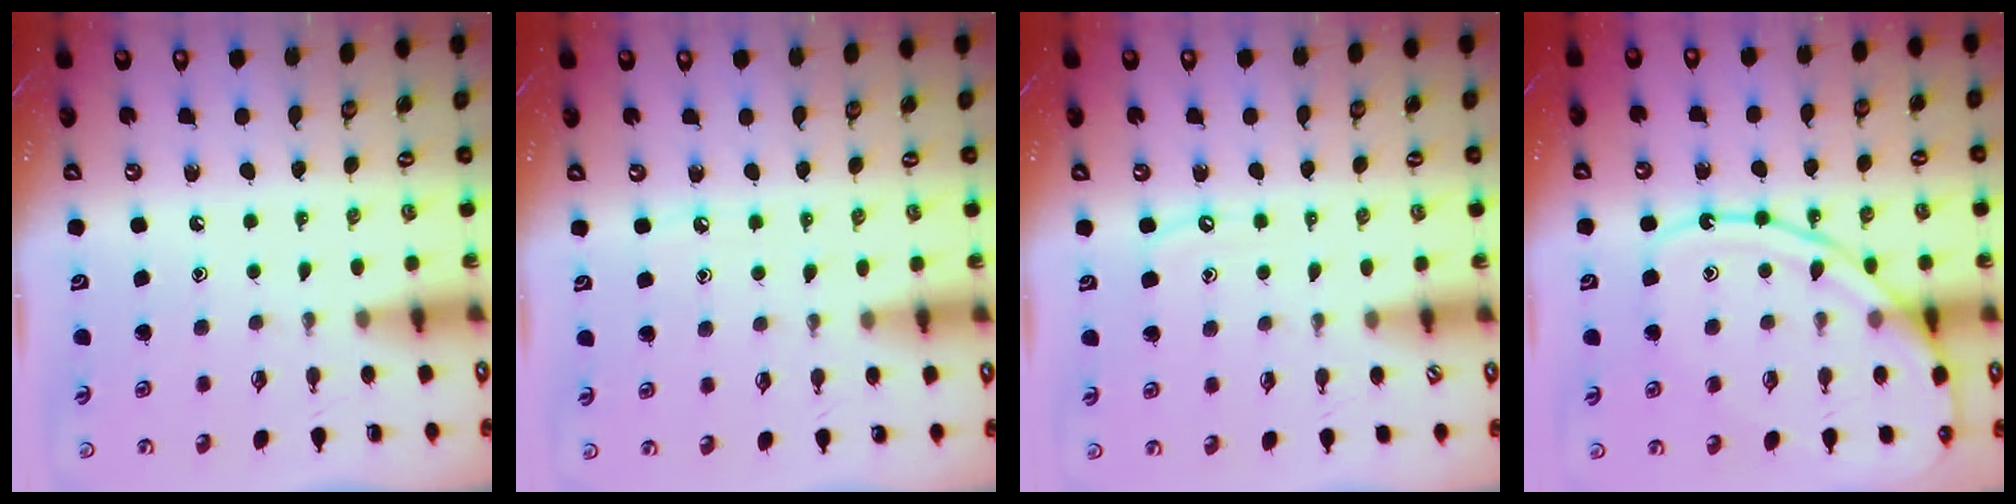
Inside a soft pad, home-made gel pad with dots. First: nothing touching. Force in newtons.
{"total": 6.2, "press": 6.2, "slide": 0.7}
{"total": 3.6, "press": 3.6, "slide": 0.5}
{"total": 13.4, "press": 13.3, "slide": 1.3}